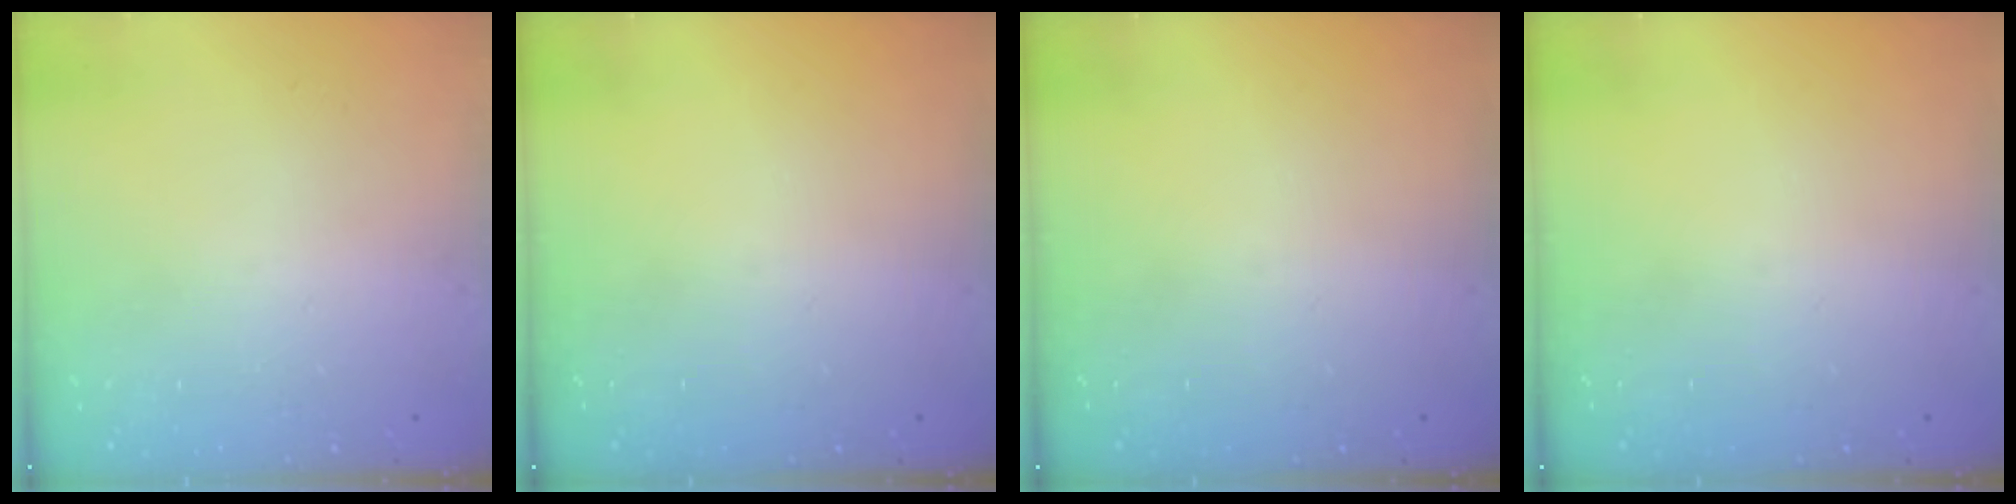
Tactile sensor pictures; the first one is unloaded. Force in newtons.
{"total": 0.0}
{"total": 0.0}
{"total": 0.0}